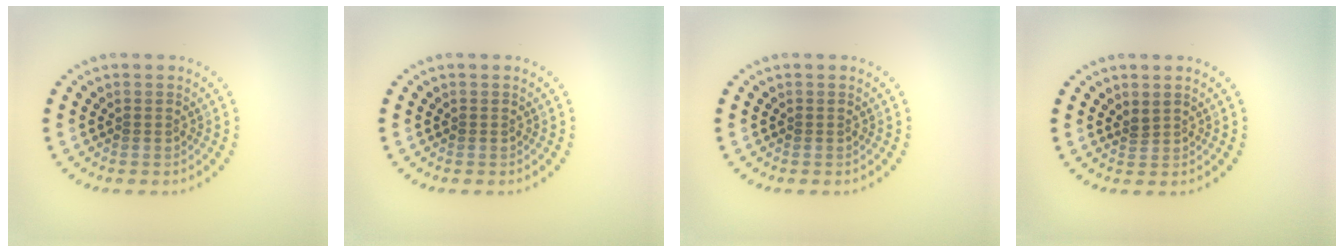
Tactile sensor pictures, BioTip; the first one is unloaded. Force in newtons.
{"total": 0.0}
{"total": 0.0}
{"total": 0.6, "press": 0.4, "slide": 0.5}